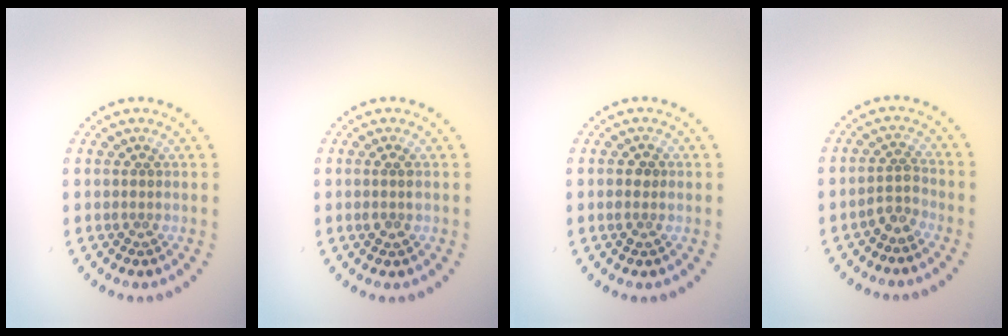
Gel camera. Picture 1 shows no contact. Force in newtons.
{"total": 1.2, "press": 1.1, "slide": 0.6}
{"total": 1.3, "press": 1.3, "slide": 0.1}
{"total": 1.9, "press": 1.5, "slide": 1.1}